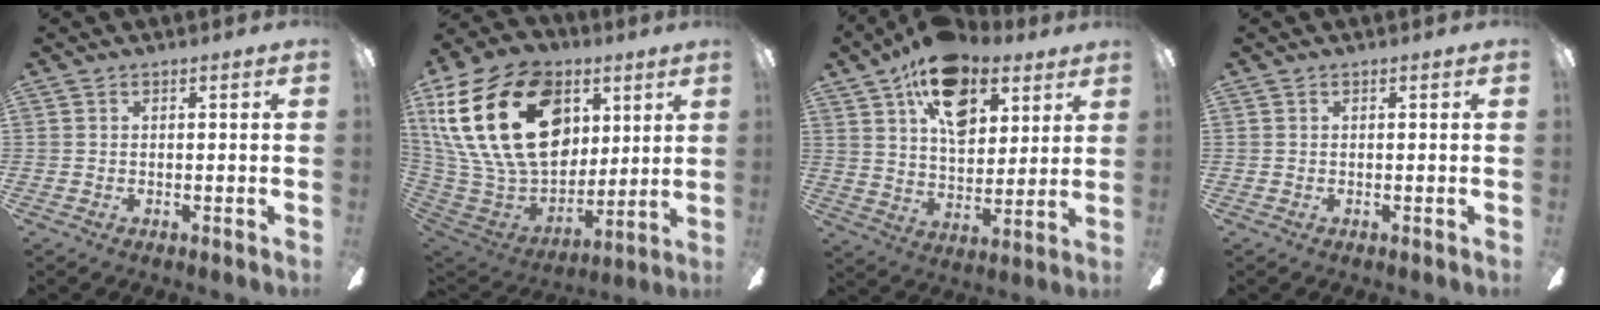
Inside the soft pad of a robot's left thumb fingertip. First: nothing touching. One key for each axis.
{"total": 32.0, "fx": 9.7, "fy": 21.1, "fz": 22.0, "tx": -0.470, "ty": -0.020, "tz": 0.187}
{"total": 17.0, "fx": 9.6, "fy": 9.9, "fz": 10.0, "tx": -0.153, "ty": -0.033, "tz": 0.169}
{"total": 0.0}